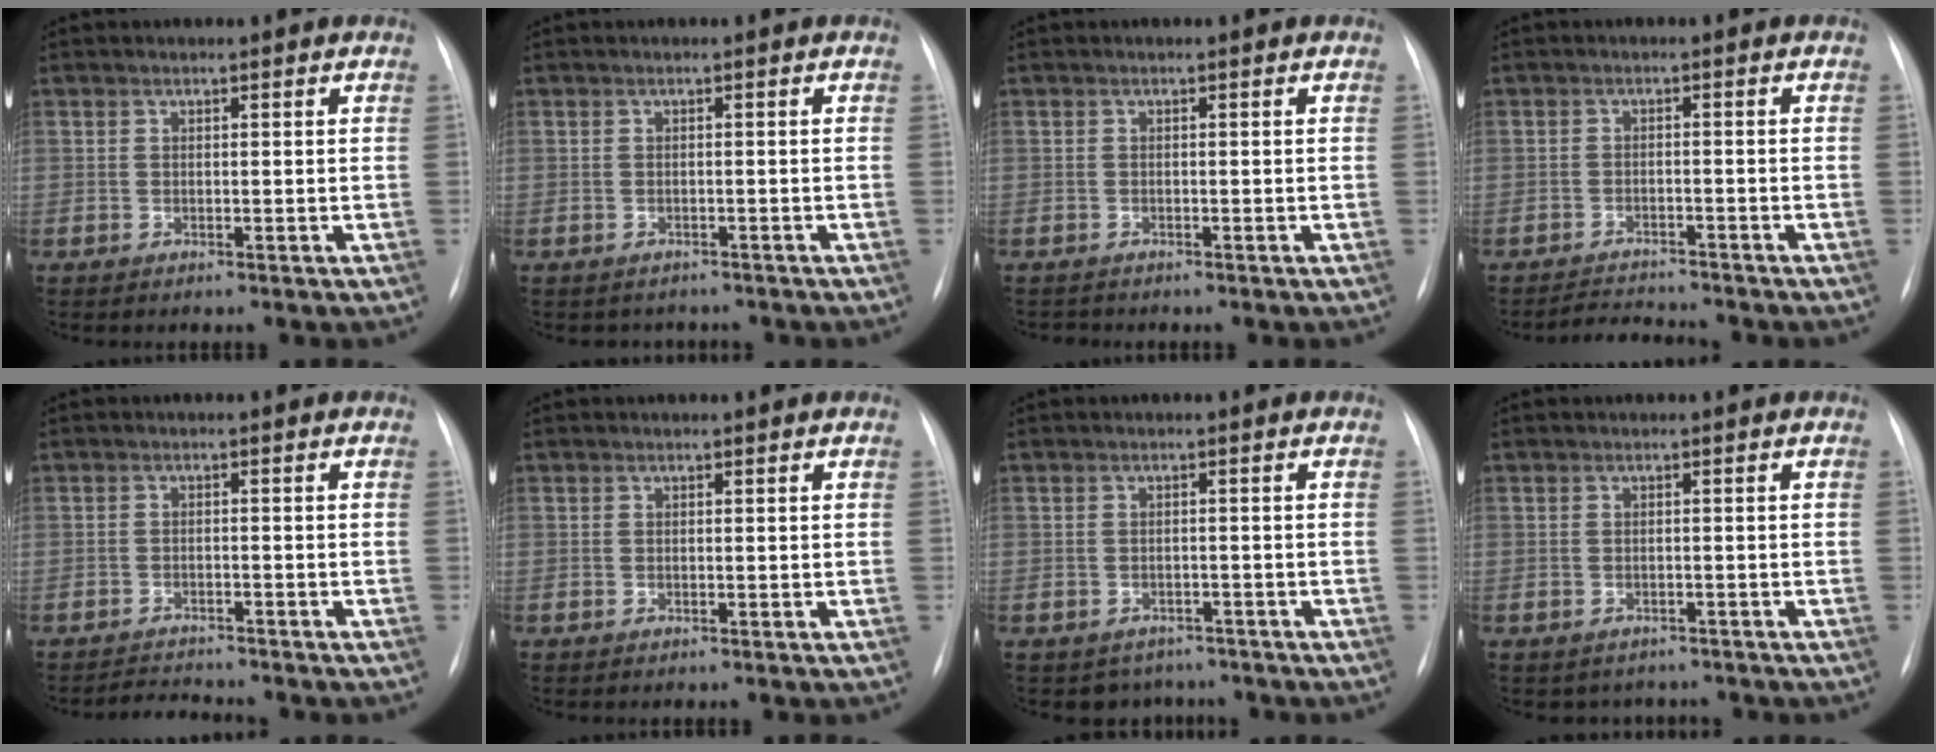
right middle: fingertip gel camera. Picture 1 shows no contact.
{"total": 2.6, "force": [-2.3, 1.2, -0.1], "torque": [-0.001, 0.005, -0.029]}
{"total": 0.8, "force": [-0.7, 0.2, -0.2], "torque": [-0.003, -0.005, -0.012]}
{"total": 4.1, "force": [-4.1, -0.1, 0.3], "torque": [-0.008, -0.013, -0.068]}
{"total": 3.6, "force": [-3.6, 0.0, 0.3], "torque": [-0.009, -0.014, -0.058]}
{"total": 0.0}
{"total": 4.0, "force": [-3.3, 2.2, -0.2], "torque": [0.007, 0.012, -0.043]}
{"total": 3.4, "force": [-2.9, 1.7, -0.1], "torque": [0.002, 0.011, -0.035]}